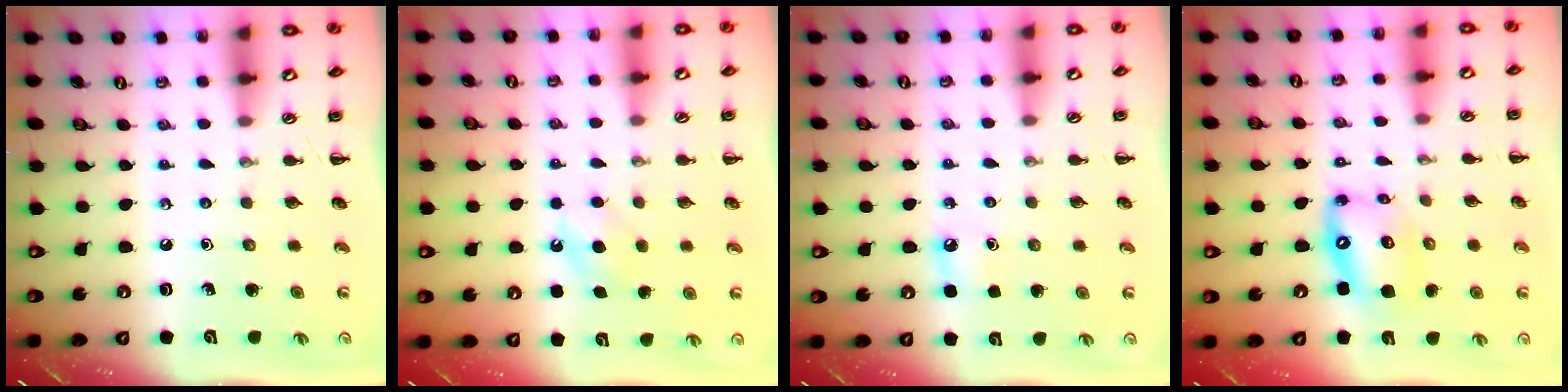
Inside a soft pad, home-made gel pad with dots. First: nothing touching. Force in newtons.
{"total": 7.2, "press": 7.0, "slide": 1.8}
{"total": 3.6, "press": 3.5, "slide": 1.1}
{"total": 13.0, "press": 12.5, "slide": 3.6}